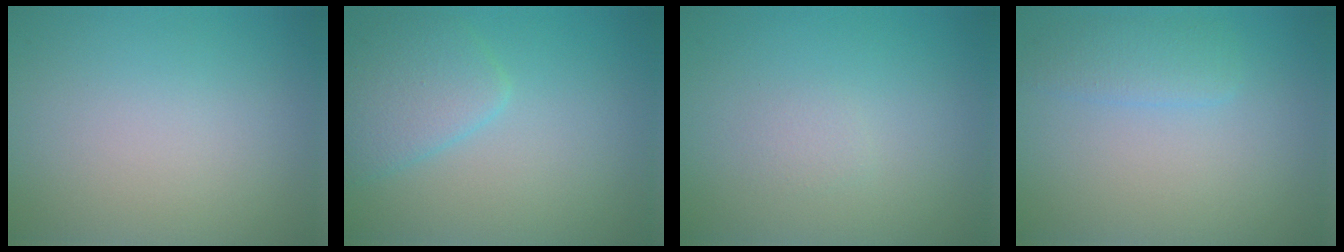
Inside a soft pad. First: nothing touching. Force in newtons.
{"total": 3.4, "press": 3.4, "slide": 0.1}
{"total": 0.7, "press": 0.7, "slide": 0.0}
{"total": 1.9, "press": 1.9, "slide": 0.2}